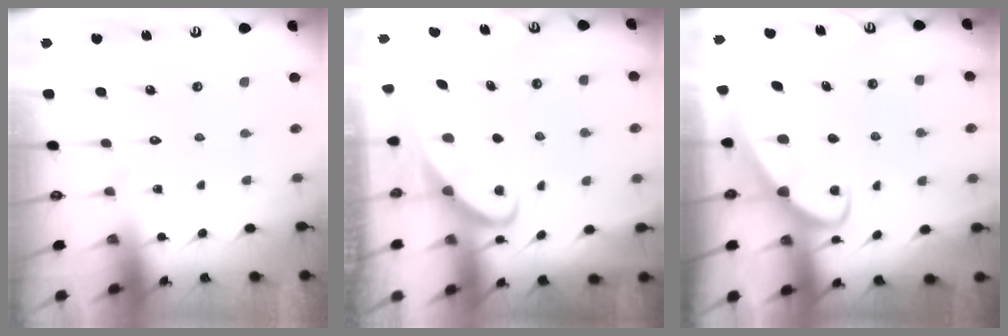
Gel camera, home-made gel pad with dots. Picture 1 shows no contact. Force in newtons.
{"total": 2.1, "press": 2.1, "slide": 0.3}
{"total": 3.0, "press": 3.0, "slide": 0.4}